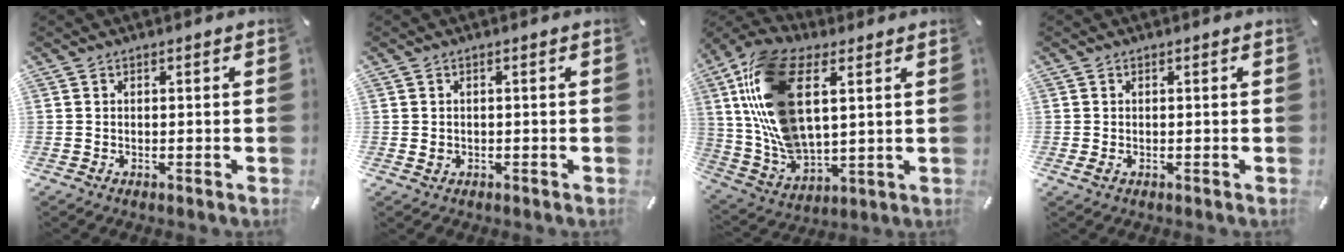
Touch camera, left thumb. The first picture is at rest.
{"total": 1.3, "force": [-0.3, 1.1, 0.6], "torque": [-0.011, 0.004, -0.008]}
{"total": 20.0, "force": [6.5, 11.5, 15.0], "torque": [-0.347, -0.018, 0.117]}
{"total": 0.8, "force": [-0.2, 0.4, 0.6], "torque": [-0.012, 0.000, -0.003]}